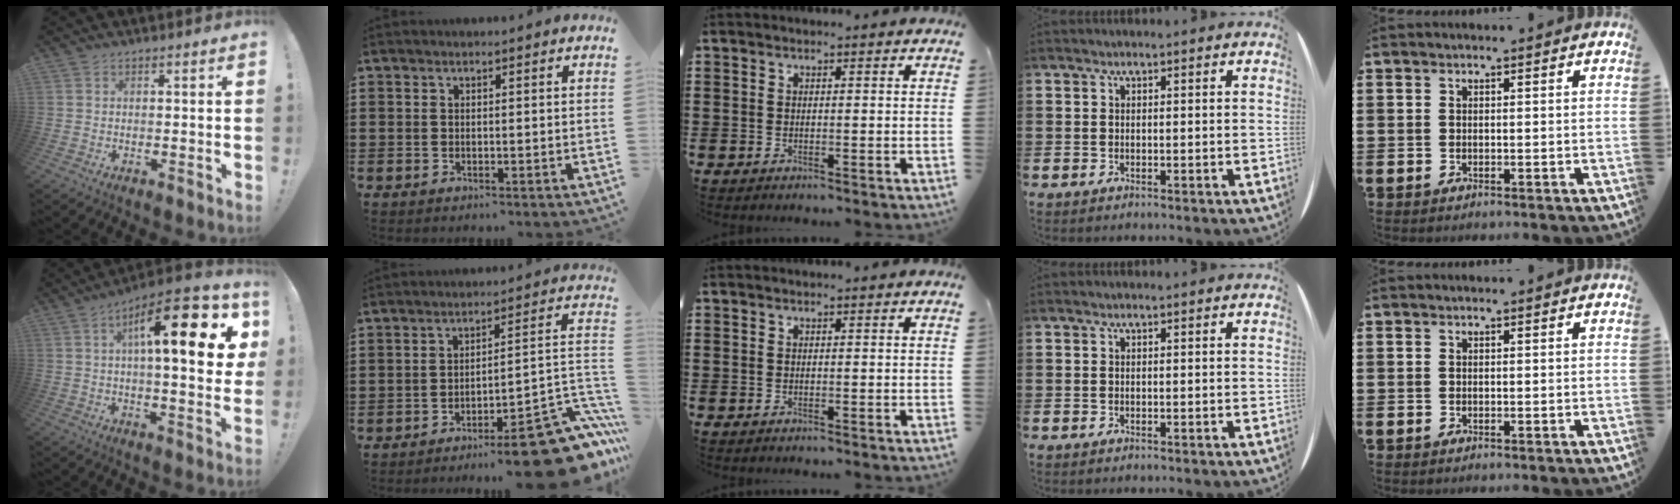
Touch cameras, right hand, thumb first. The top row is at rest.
{"thumb": {"total": 20.0, "force": [5.9, 5.3, 18.4], "torque": [-0.270, -0.028, 0.077]}, "index": {"total": 14.0, "force": [-9.7, 3.2, 9.5], "torque": [-0.101, 0.035, -0.162]}}